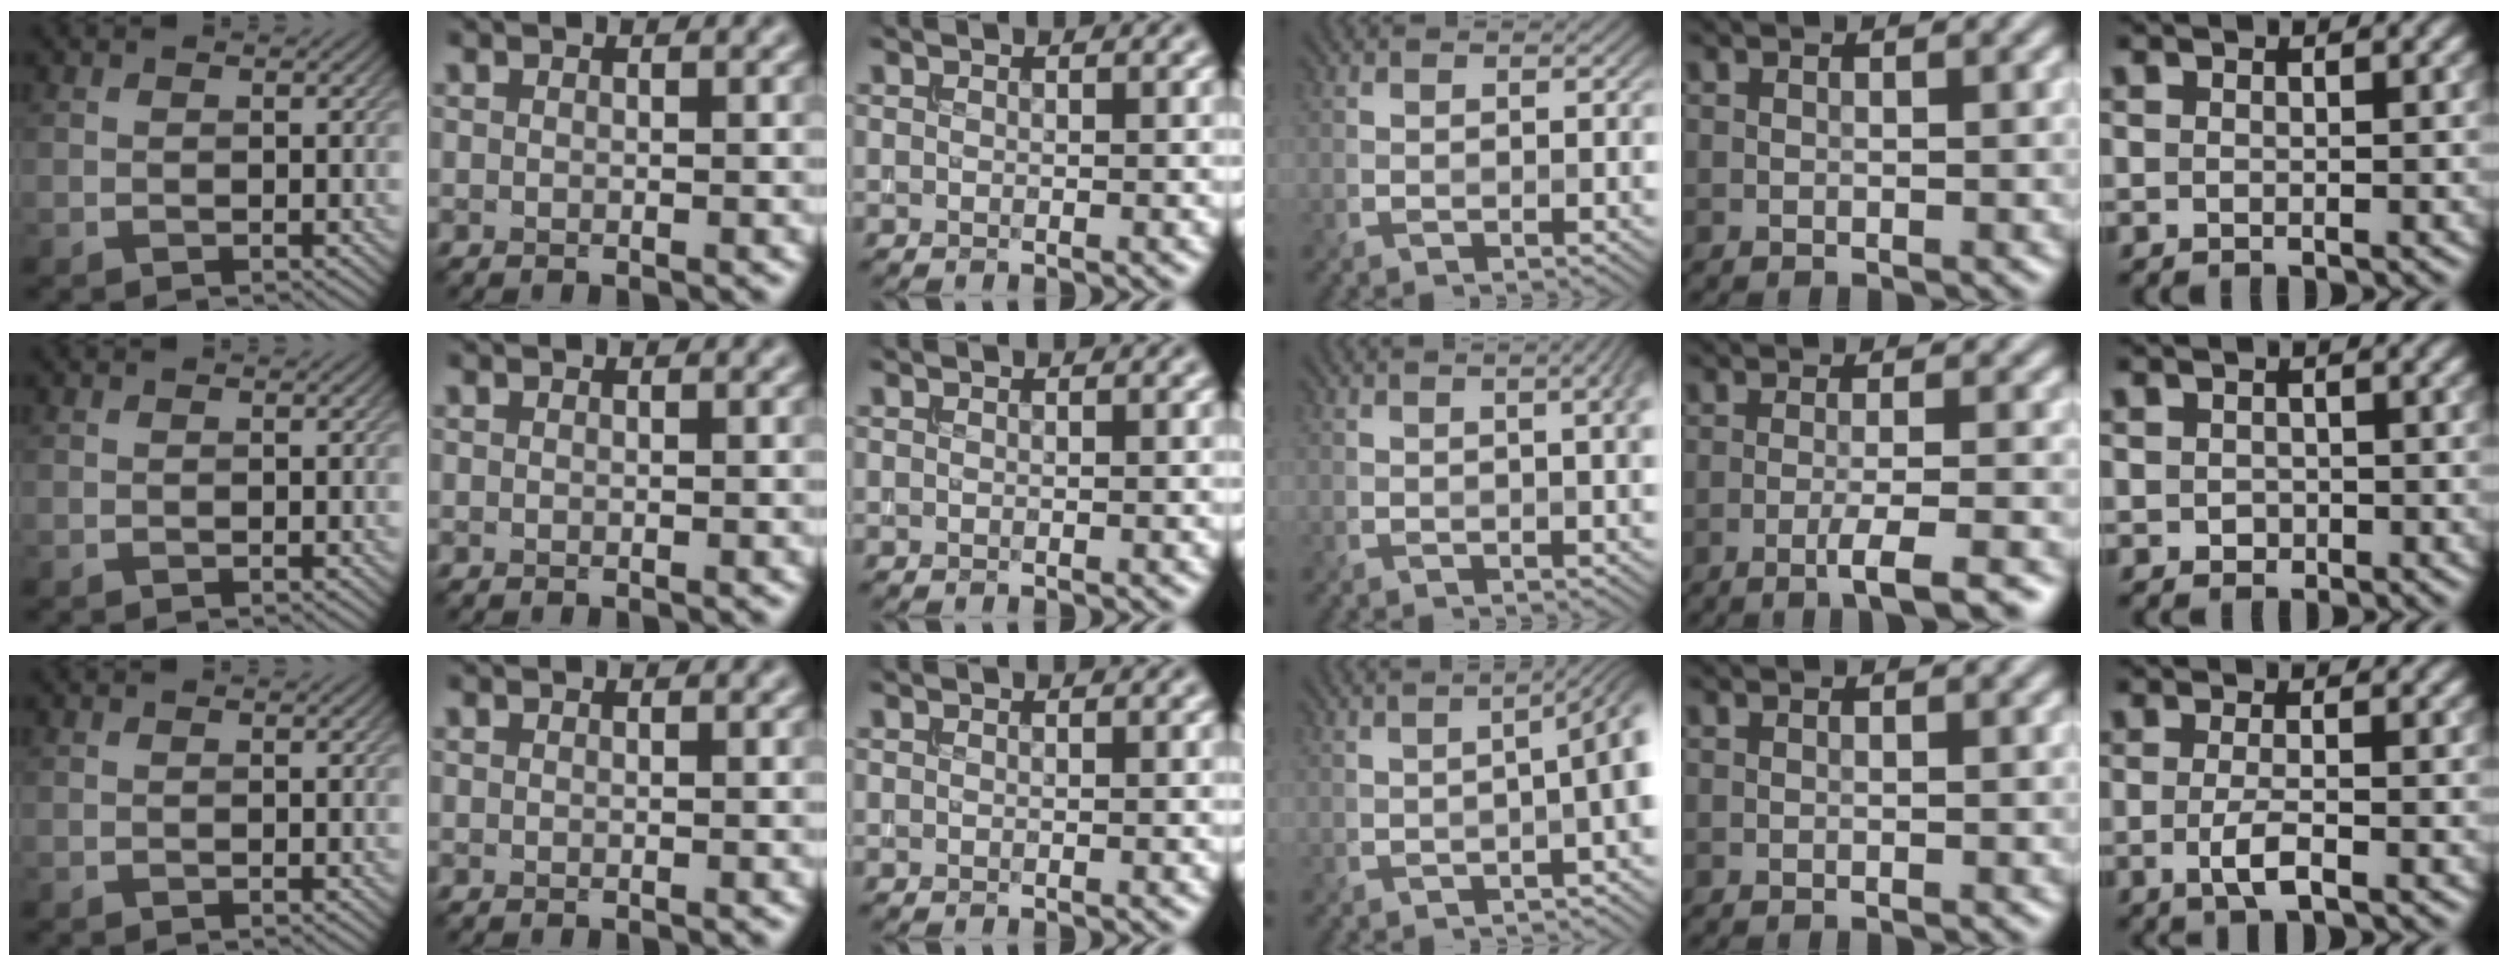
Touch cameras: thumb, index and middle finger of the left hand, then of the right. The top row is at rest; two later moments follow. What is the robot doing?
{"motion": "extract", "object": "bucket"}